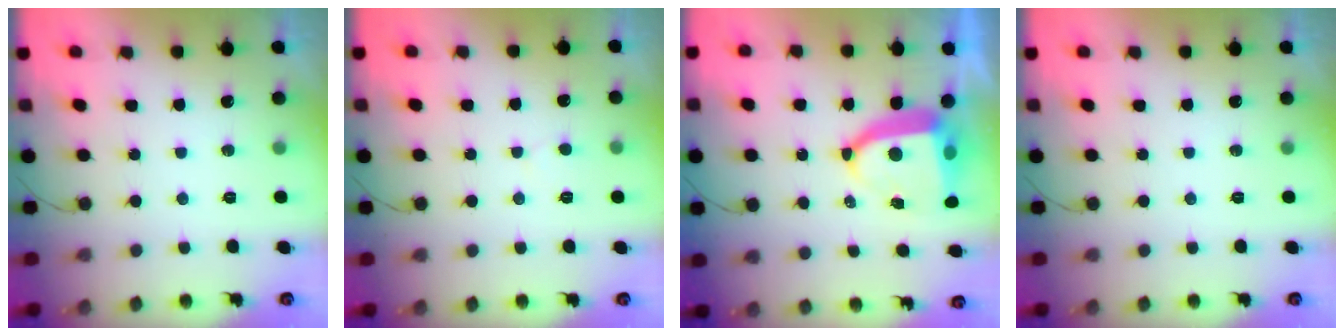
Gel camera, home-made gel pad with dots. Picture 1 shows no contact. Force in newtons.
{"total": 2.9, "press": 2.9, "slide": 0.3}
{"total": 9.0, "press": 8.9, "slide": 1.3}
{"total": 0.0}